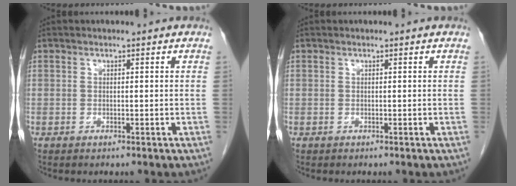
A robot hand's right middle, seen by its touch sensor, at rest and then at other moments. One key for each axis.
{"total": 0.0}